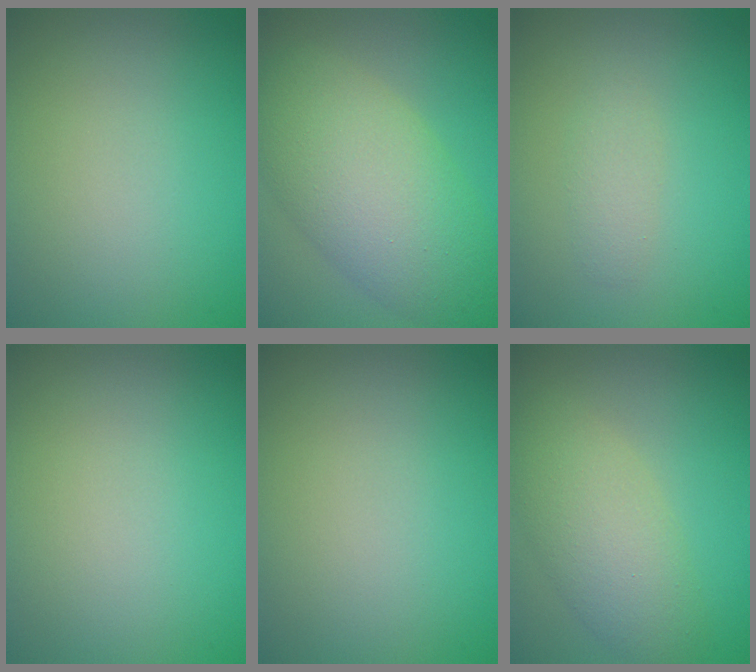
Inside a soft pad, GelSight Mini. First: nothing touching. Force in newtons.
{"total": 9.2, "press": 9.2, "slide": 0.3}
{"total": 1.4, "press": 1.4, "slide": 0.1}
{"total": 0.0}
{"total": 0.0}
{"total": 5.0, "press": 5.0, "slide": 0.3}